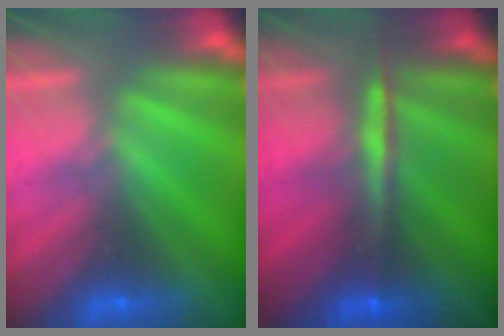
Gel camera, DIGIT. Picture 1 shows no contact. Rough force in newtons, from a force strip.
{"total": 8.0}